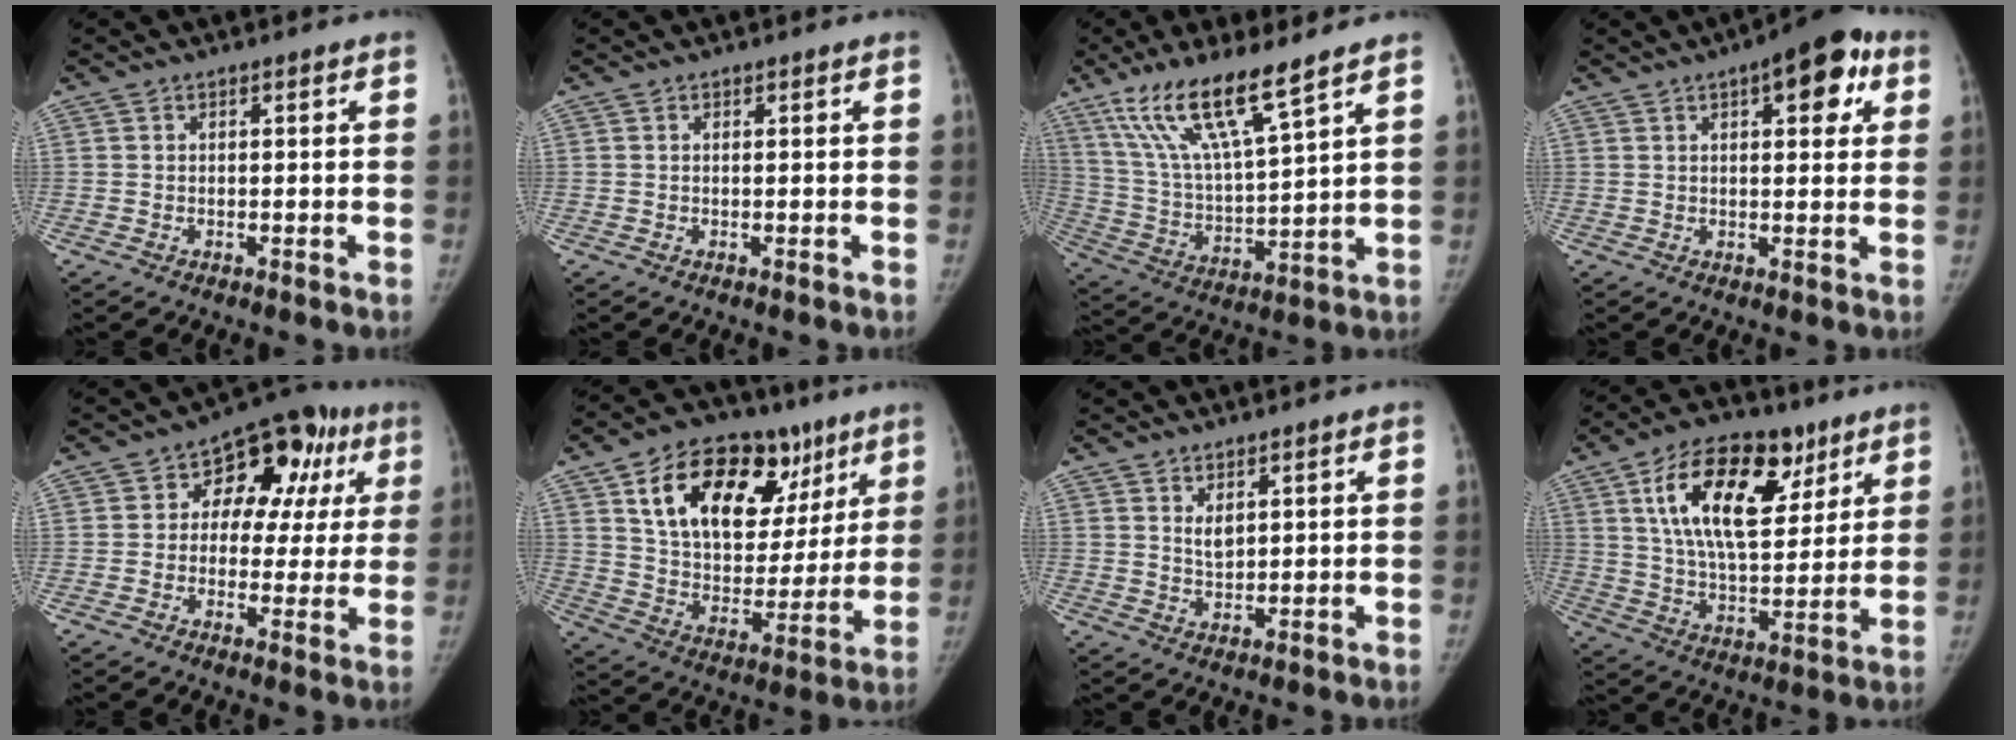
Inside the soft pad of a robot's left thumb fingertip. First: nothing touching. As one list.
[{"total": 0.0}, {"total": 15.8, "force": [10.6, 2.4, 11.5], "torque": [-0.210, -0.048, 0.214]}, {"total": 10.6, "force": [4.6, 4.4, 8.5], "torque": [-0.073, 0.001, 0.052]}, {"total": 14.2, "force": [4.2, 9.8, 9.4], "torque": [-0.046, 0.021, 0.048]}, {"total": 26.0, "force": [12.2, 15.7, 16.7], "torque": [-0.217, -0.003, 0.201]}, {"total": 3.0, "force": [1.5, 1.5, 2.1], "torque": [-0.023, -0.016, 0.033]}, {"total": 20.5, "force": [9.0, 10.8, 14.9], "torque": [-0.214, -0.027, 0.155]}]